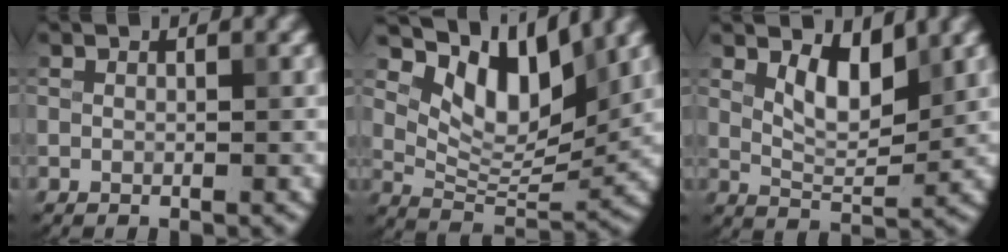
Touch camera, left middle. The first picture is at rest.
{"total": 7.8, "force": [4.4, 3.5, 5.4], "torque": [-0.086, -0.010, 0.077]}
{"total": 3.8, "force": [1.9, 1.6, 2.9], "torque": [-0.055, -0.005, 0.035]}